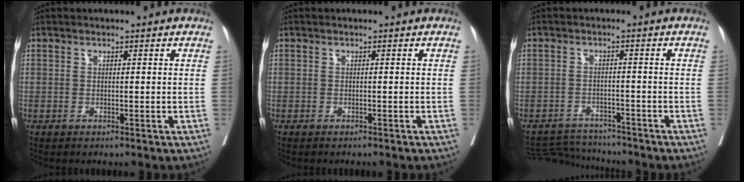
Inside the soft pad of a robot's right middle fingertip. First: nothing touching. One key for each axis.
{"total": 2.1, "fx": -1.9, "fy": 0.4, "fz": 0.8, "tx": -0.012, "ty": -0.003, "tz": -0.024}
{"total": 6.4, "fx": -6.3, "fy": 0.5, "fz": -0.3, "tx": 0.003, "ty": 0.003, "tz": -0.104}